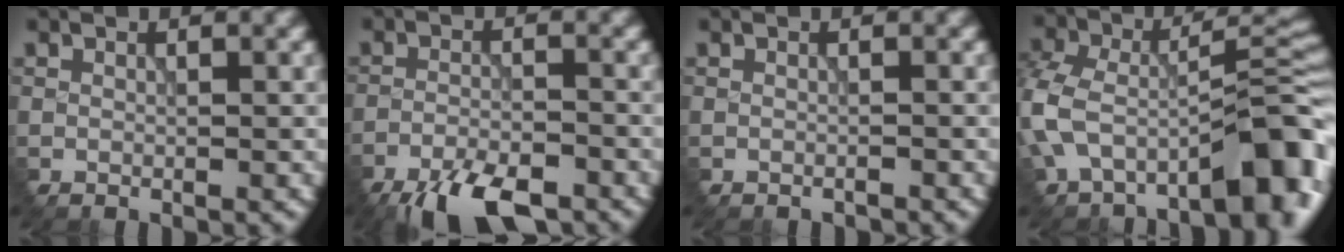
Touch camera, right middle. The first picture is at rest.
{"total": 8.1, "force": [-6.7, 2.3, 4.0], "torque": [-0.063, -0.030, -0.115]}
{"total": 0.8, "force": [-0.8, 0.1, -0.1], "torque": [0.002, -0.006, -0.011]}
{"total": 9.6, "force": [-4.7, 4.5, 7.0], "torque": [-0.114, 0.003, -0.082]}